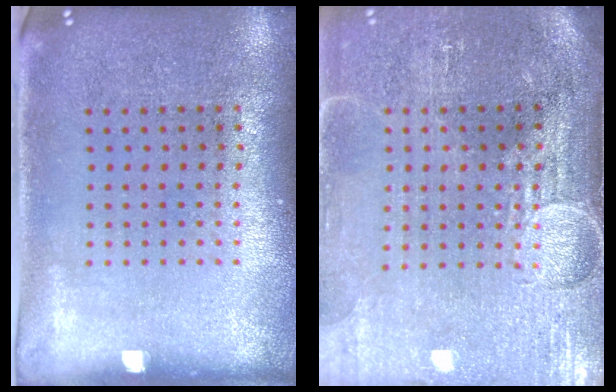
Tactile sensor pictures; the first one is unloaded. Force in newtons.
{"total": 4.1, "press": 3.7, "slide": 1.9}